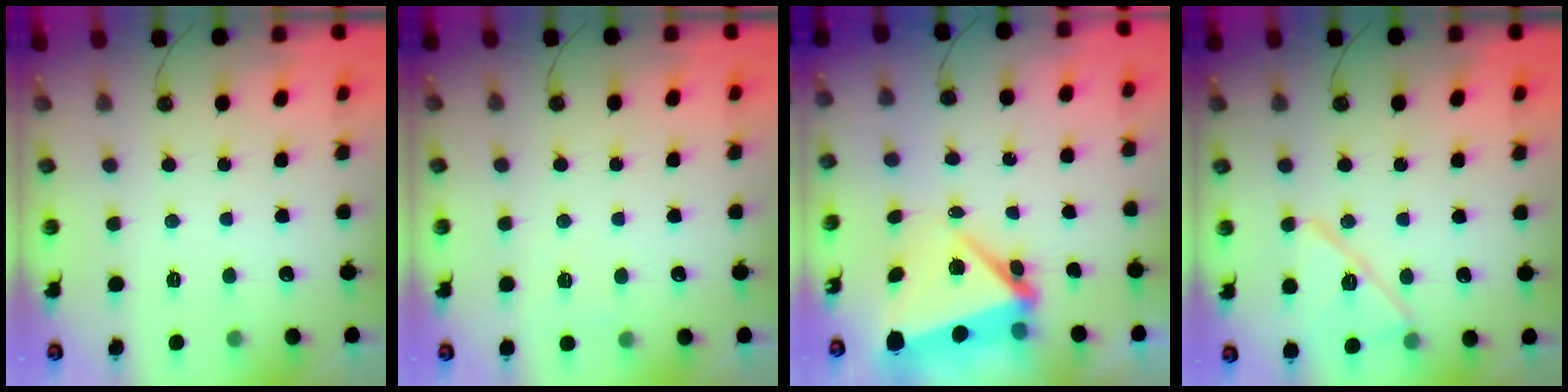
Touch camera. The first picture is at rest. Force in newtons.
{"total": 3.7, "press": 3.7, "slide": 0.1}
{"total": 6.5, "press": 6.4, "slide": 1.2}
{"total": 13.4, "press": 13.4, "slide": 0.3}